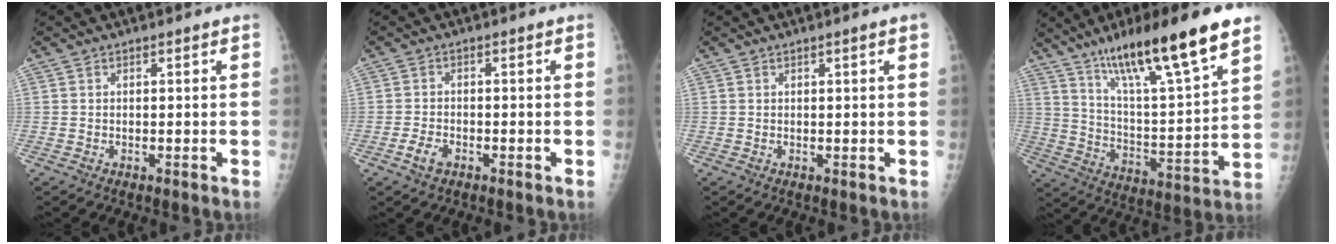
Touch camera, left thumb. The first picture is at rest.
{"total": 2.8, "force": [-1.5, 1.7, 1.7], "torque": [-0.033, 0.006, -0.026]}
{"total": 1.7, "force": [0.9, 0.0, 1.4], "torque": [-0.022, -0.001, 0.011]}
{"total": 22.9, "force": [15.0, 3.3, 17.0], "torque": [-0.267, -0.056, 0.255]}